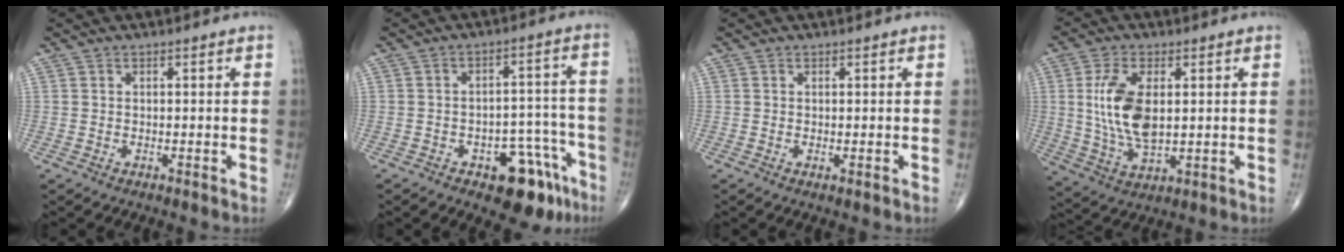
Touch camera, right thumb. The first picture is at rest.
{"total": 12.0, "force": [-6.8, 5.8, 8.0], "torque": [-0.060, 0.052, -0.084]}
{"total": 0.7, "force": [-0.2, 0.2, 0.7], "torque": [-0.013, -0.004, -0.002]}
{"total": 11.9, "force": [1.7, 5.9, 10.2], "torque": [-0.201, -0.013, 0.038]}